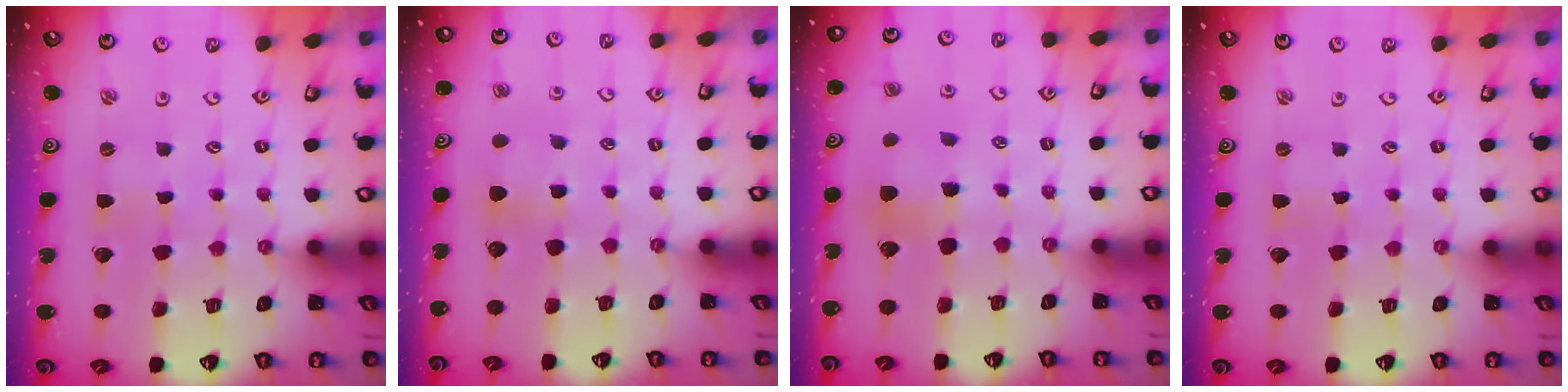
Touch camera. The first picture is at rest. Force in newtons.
{"total": 5.2, "press": 5.1, "slide": 0.7}
{"total": 6.0, "press": 6.0, "slide": 0.5}
{"total": 0.0}